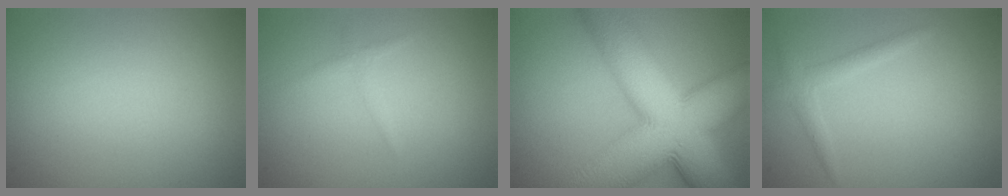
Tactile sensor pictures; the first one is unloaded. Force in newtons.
{"total": 0.8, "press": 0.8, "slide": 0.1}
{"total": 15.4, "press": 15.4, "slide": 0.6}
{"total": 1.6, "press": 1.6, "slide": 0.1}